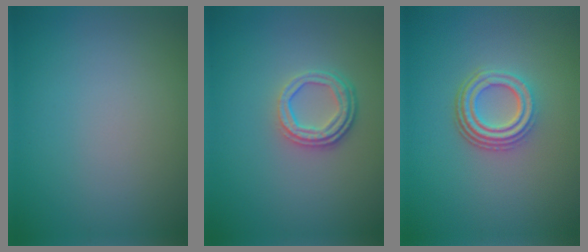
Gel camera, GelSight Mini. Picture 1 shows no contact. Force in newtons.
{"total": 3.3, "press": 2.6, "slide": 2.1}
{"total": 4.2, "press": 3.1, "slide": 2.7}